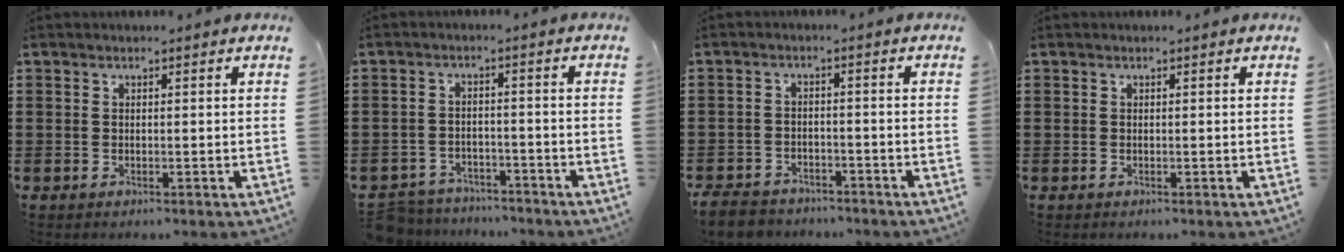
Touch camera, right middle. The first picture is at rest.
{"total": 4.8, "force": [-4.7, 1.0, -0.1], "torque": [-0.006, 0.010, -0.101]}
{"total": 4.1, "force": [-3.9, 1.1, 0.5], "torque": [-0.024, 0.002, -0.085]}
{"total": 0.0}